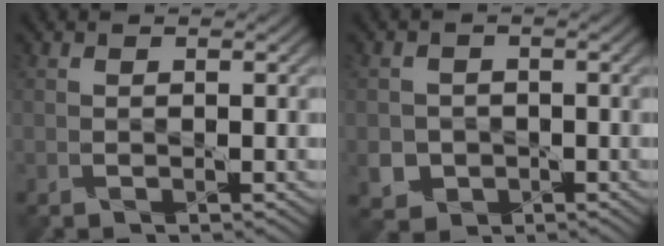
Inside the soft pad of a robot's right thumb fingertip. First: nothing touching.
{"total": 4.0, "force": [-1.3, 3.7, 0.8], "torque": [-0.022, -0.007, -0.035]}